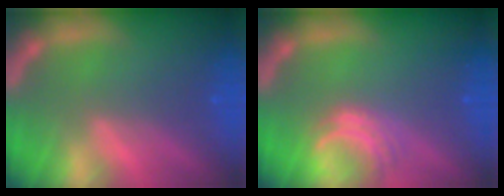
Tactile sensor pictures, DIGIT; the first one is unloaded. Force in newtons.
{"total": 3.0}